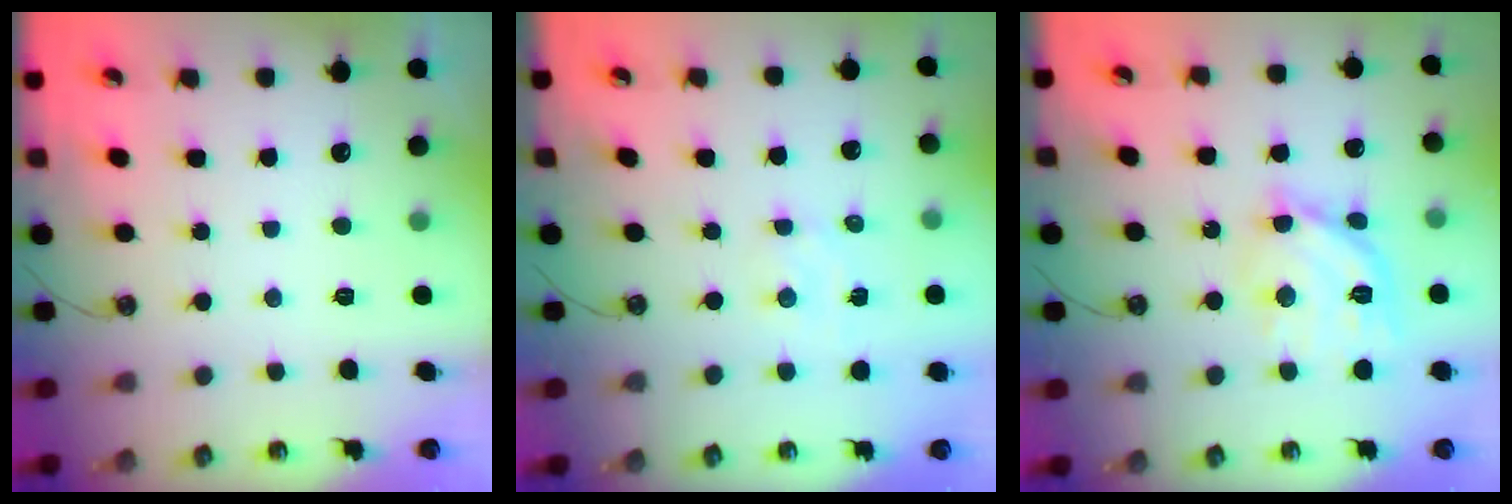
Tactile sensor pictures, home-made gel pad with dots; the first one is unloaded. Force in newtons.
{"total": 2.6, "press": 2.6, "slide": 0.4}
{"total": 13.6, "press": 13.6, "slide": 1.0}